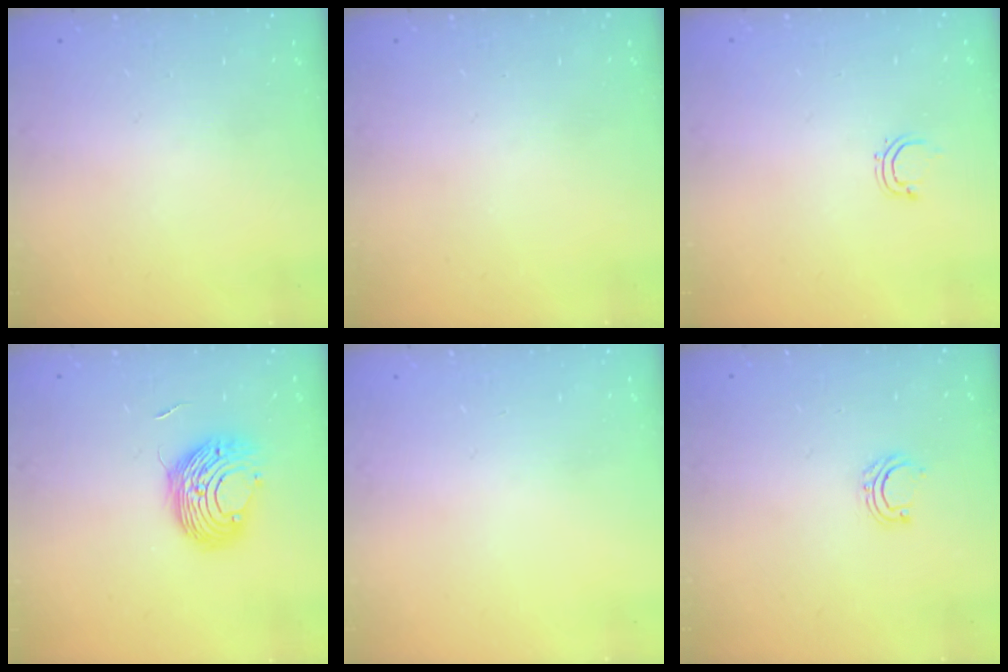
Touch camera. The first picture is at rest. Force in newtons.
{"total": 0.0}
{"total": 2.8, "press": 2.7, "slide": 0.5}
{"total": 9.3, "press": 9.3, "slide": 0.6}
{"total": 0.0}
{"total": 4.1, "press": 4.0, "slide": 0.6}